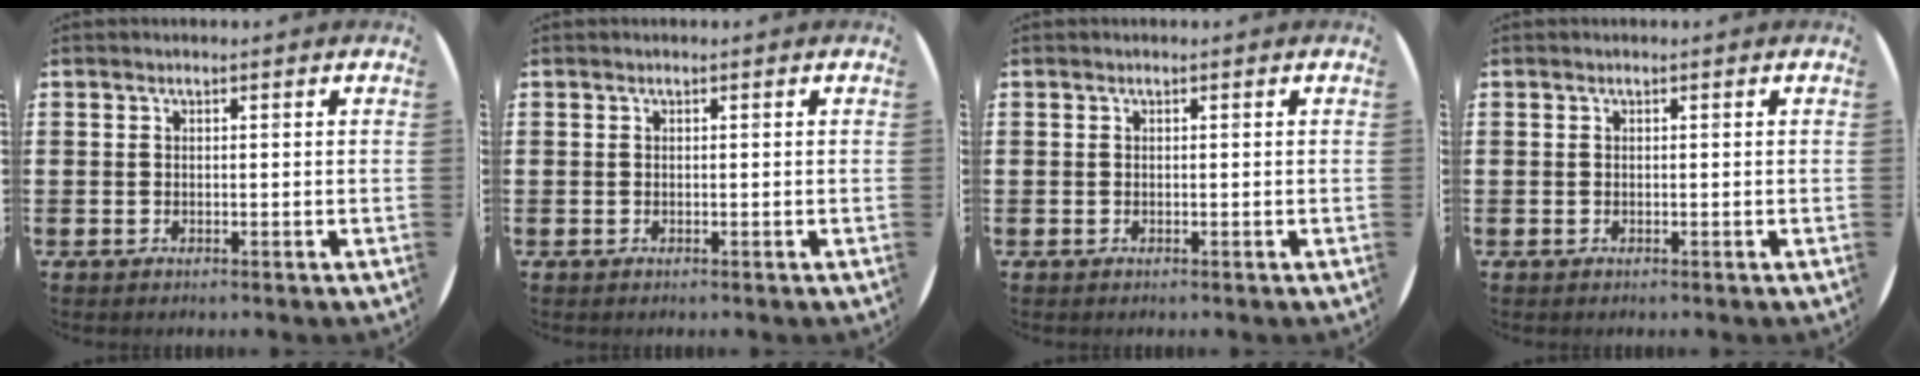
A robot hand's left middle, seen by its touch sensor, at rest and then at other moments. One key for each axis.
{"total": 0.0}
{"total": 0.0}
{"total": 0.0}